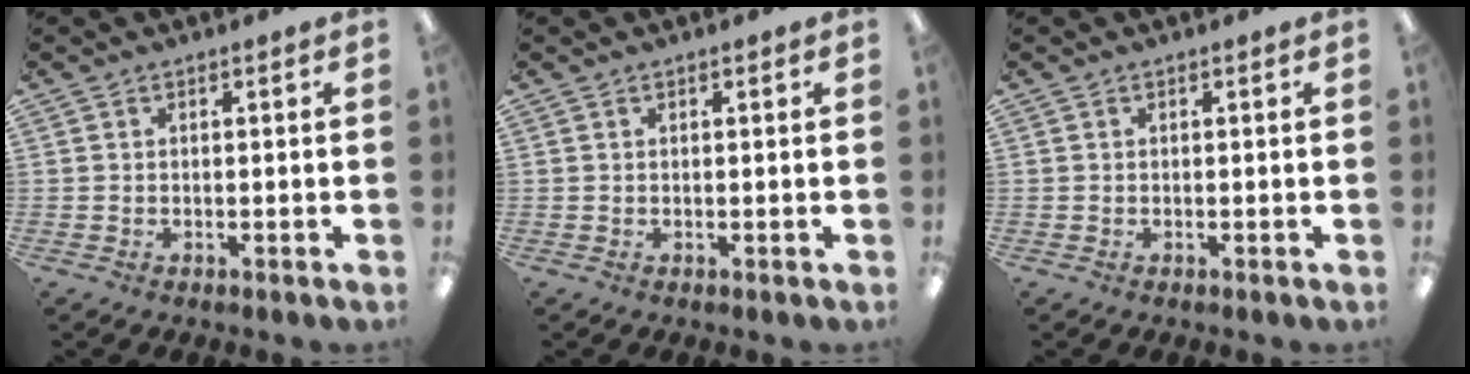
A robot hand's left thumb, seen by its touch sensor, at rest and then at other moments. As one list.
[{"total": 0.0}, {"total": 0.0}]